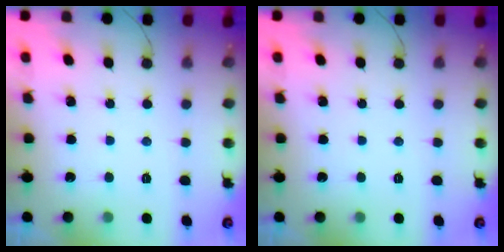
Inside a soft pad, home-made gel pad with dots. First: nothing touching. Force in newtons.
{"total": 0.0}